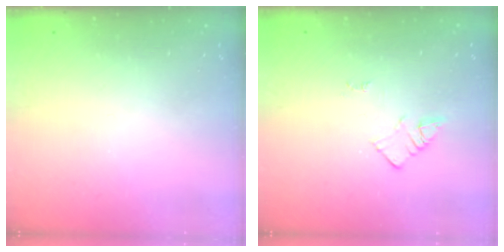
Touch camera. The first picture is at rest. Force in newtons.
{"total": 2.1, "press": 2.1, "slide": 0.3}